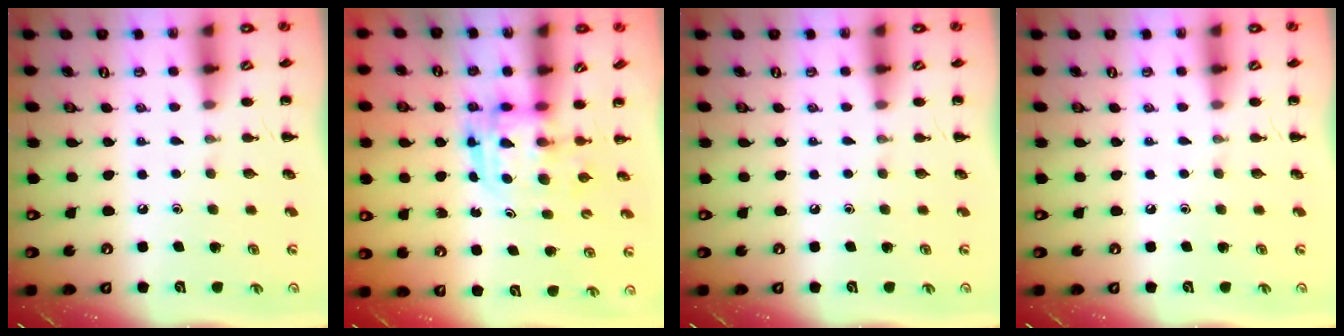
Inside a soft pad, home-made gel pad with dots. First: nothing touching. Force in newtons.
{"total": 3.0, "press": 3.0, "slide": 0.3}
{"total": 0.0}
{"total": 0.0}